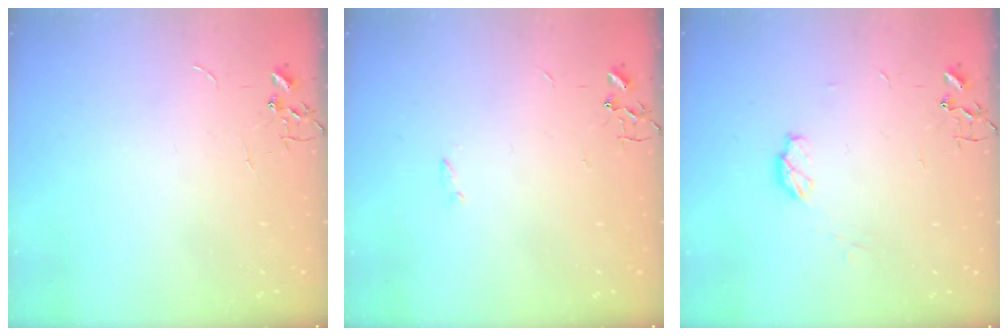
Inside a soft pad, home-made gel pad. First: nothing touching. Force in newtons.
{"total": 1.1, "press": 1.0, "slide": 0.3}
{"total": 5.5, "press": 5.5, "slide": 0.3}